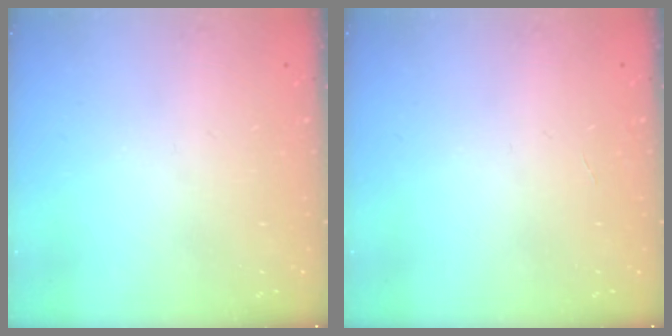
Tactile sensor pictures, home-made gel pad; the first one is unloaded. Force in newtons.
{"total": 0.0}